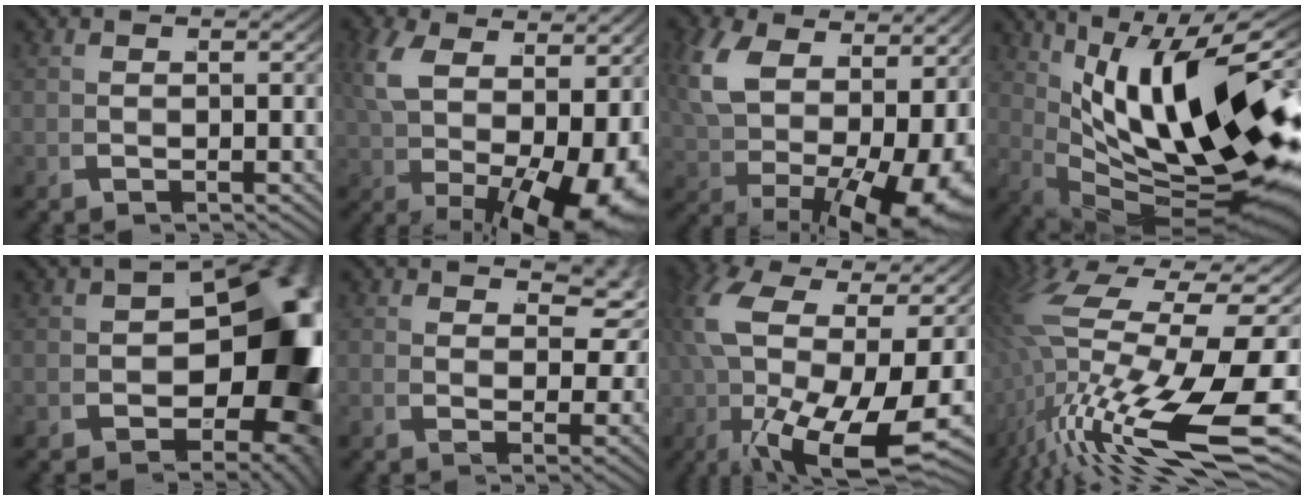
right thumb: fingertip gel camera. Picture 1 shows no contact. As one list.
[{"total": 11.0, "force": [0.1, 6.1, 9.2], "torque": [-0.169, -0.029, 0.026]}, {"total": 12.6, "force": [0.3, 8.0, 9.7], "torque": [-0.202, -0.039, 0.031]}, {"total": 23.2, "force": [-1.2, 11.8, 20.0], "torque": [-0.312, -0.029, 0.011]}, {"total": 22.0, "force": [-2.2, 14.8, 16.0], "torque": [-0.233, -0.088, 0.002]}, {"total": 3.3, "force": [1.4, 1.8, 2.3], "torque": [-0.023, -0.011, 0.035]}, {"total": 13.3, "force": [-1.1, 6.8, 11.4], "torque": [-0.228, -0.028, 0.003]}, {"total": 14.6, "force": [0.7, 6.1, 13.2], "torque": [-0.256, -0.022, 0.036]}]